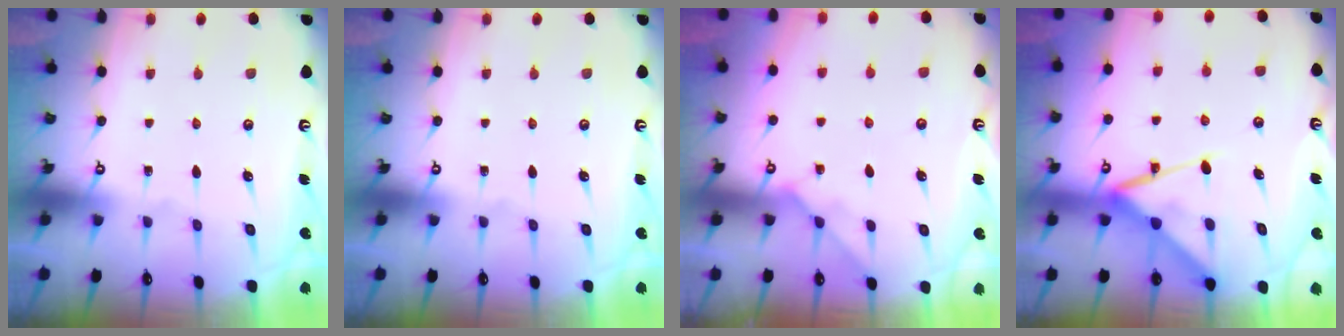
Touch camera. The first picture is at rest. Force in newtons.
{"total": 0.0}
{"total": 4.0, "press": 3.9, "slide": 0.7}
{"total": 11.4, "press": 11.3, "slide": 1.2}